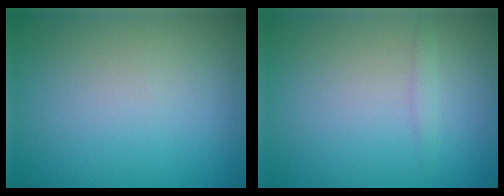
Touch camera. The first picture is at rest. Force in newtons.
{"total": 0.8, "press": 0.8, "slide": 0.0}